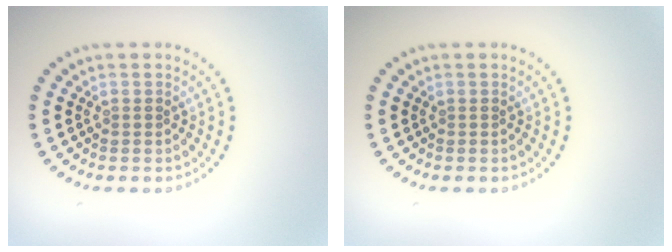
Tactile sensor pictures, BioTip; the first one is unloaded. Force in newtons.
{"total": 0.0}